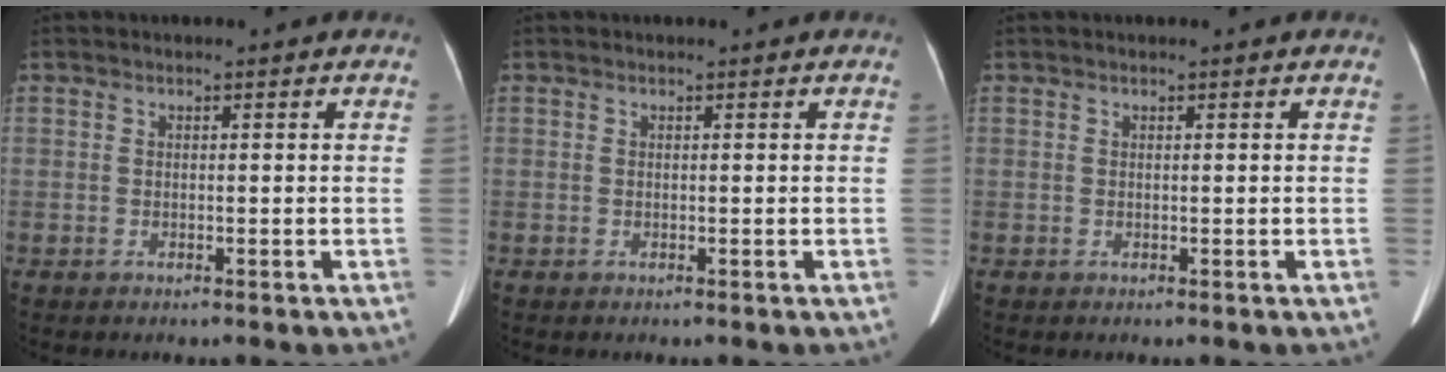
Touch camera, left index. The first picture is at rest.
{"total": 0.0}
{"total": 0.0}